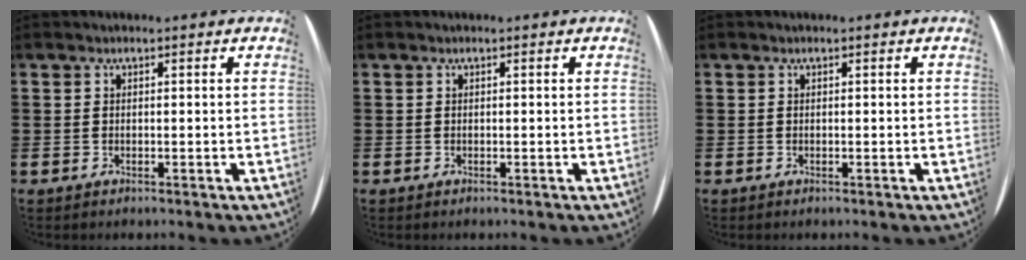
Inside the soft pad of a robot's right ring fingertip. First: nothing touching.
{"total": 0.0}
{"total": 0.0}